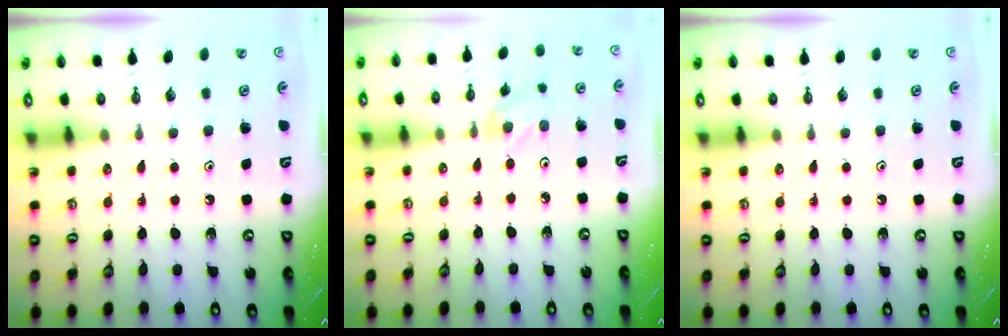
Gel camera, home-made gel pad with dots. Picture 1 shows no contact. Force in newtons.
{"total": 1.2, "press": 1.1, "slide": 0.2}
{"total": 0.0}